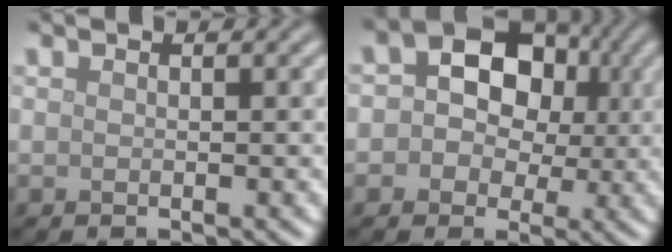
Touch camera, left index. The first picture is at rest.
{"total": 10.3, "force": [2.2, 8.4, 5.4], "torque": [-0.044, 0.044, 0.001]}